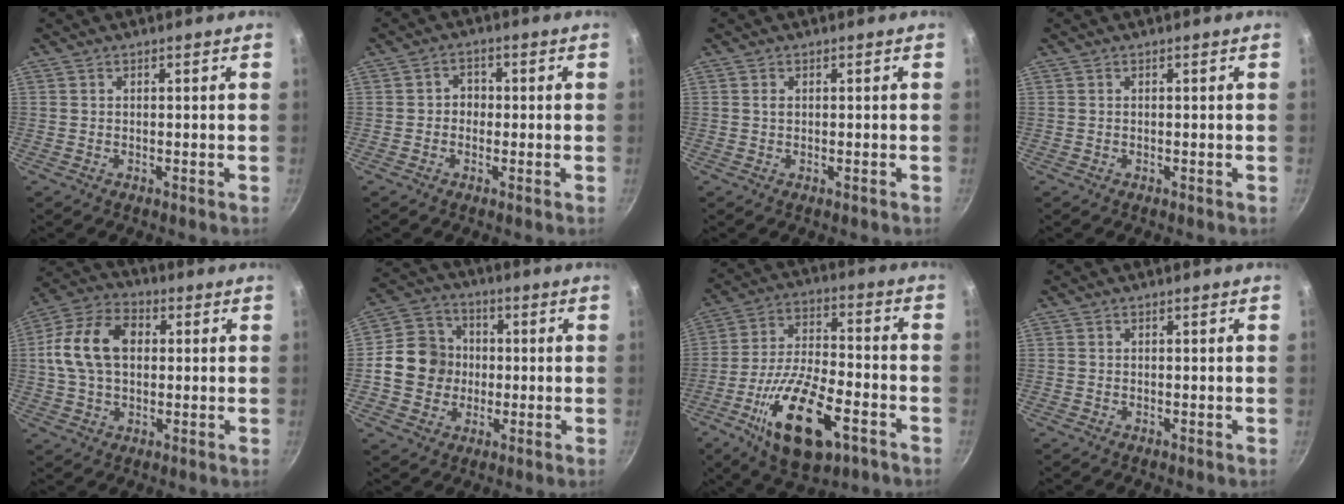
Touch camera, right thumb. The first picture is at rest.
{"total": 2.9, "force": [-0.4, 2.6, 1.2], "torque": [-0.001, 0.009, -0.011]}
{"total": 1.1, "force": [0.0, 0.5, 1.0], "torque": [-0.018, 0.001, -0.001]}
{"total": 0.0}
{"total": 13.9, "force": [1.8, 9.5, 10.0], "torque": [-0.169, 0.022, 0.018]}
{"total": 12.0, "force": [-0.7, 10.8, 5.2], "torque": [-0.062, 0.021, -0.026]}
{"total": 19.7, "force": [-8.7, 8.4, 15.5], "torque": [-0.272, 0.029, -0.152]}
{"total": 0.0}